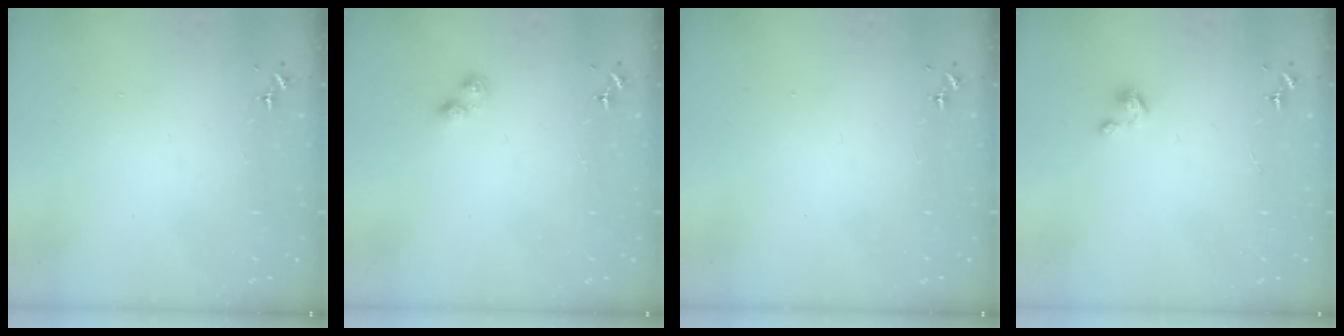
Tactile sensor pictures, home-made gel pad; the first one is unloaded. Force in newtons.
{"total": 3.6, "press": 3.6, "slide": 0.4}
{"total": 0.0}
{"total": 3.0, "press": 3.0, "slide": 0.2}